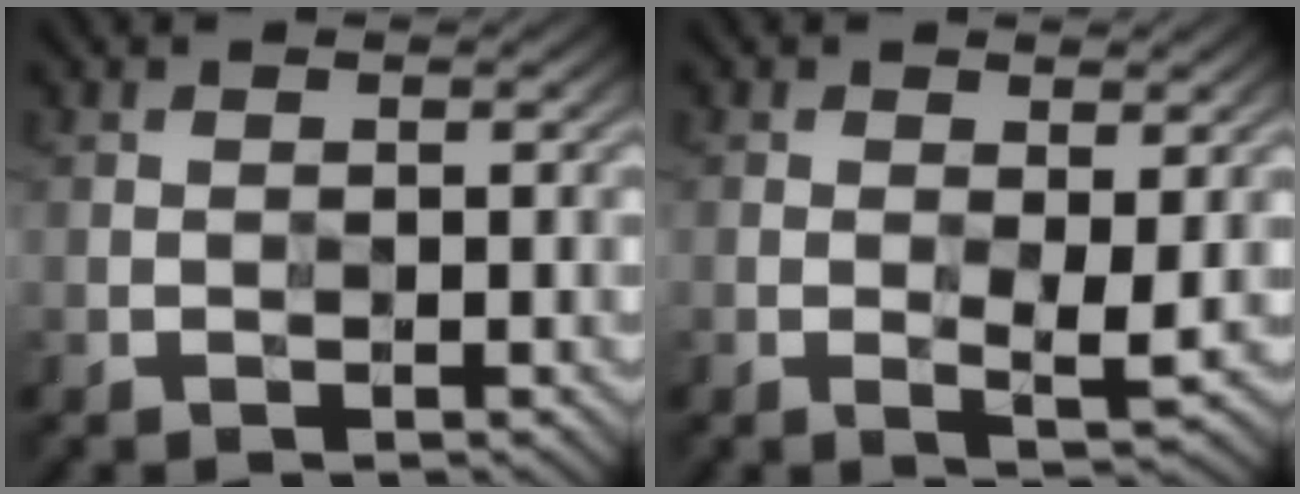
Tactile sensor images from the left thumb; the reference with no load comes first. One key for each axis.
{"total": 3.0, "fx": 0.3, "fy": 1.4, "fz": 2.7, "tx": -0.047, "ty": -0.001, "tz": 0.007}